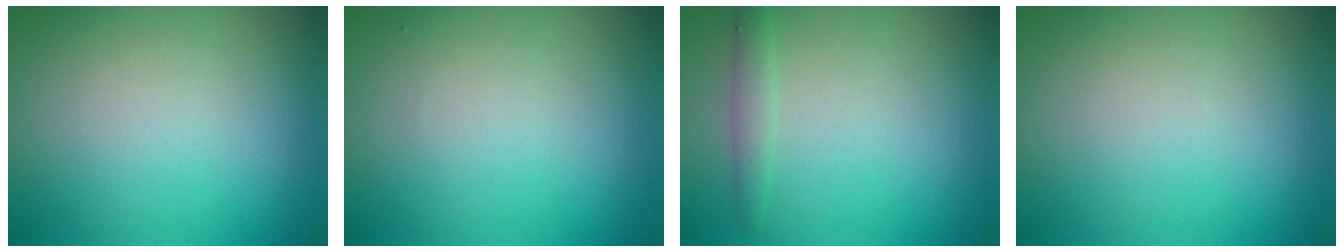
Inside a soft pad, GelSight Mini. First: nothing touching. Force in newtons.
{"total": 0.0}
{"total": 1.3, "press": 1.3, "slide": 0.2}
{"total": 0.0}